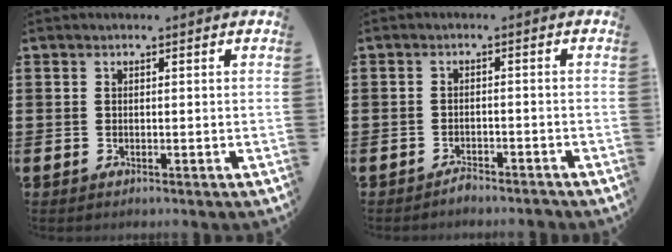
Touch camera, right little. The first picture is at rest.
{"total": 1.5, "force": [-1.5, 0.2, 0.2], "torque": [-0.009, 0.003, -0.032]}